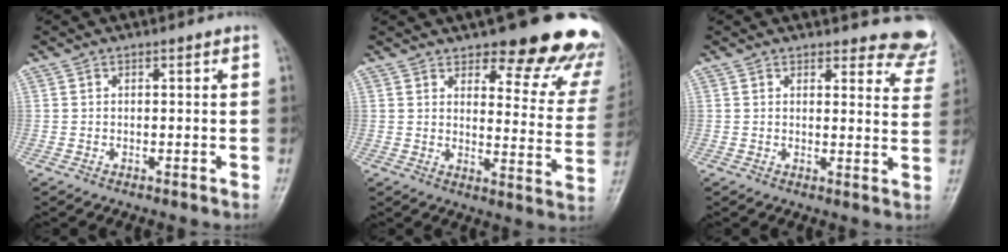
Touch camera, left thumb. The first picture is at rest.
{"total": 20.0, "force": [15.4, 6.7, 10.8], "torque": [-0.076, -0.092, 0.177]}
{"total": 9.1, "force": [8.7, 2.7, 0.5], "torque": [0.046, -0.065, 0.067]}